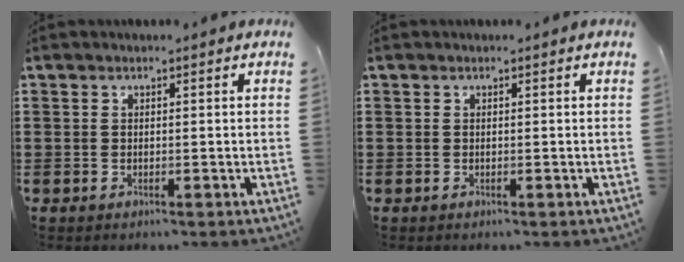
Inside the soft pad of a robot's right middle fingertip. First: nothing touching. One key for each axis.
{"total": 0.0}